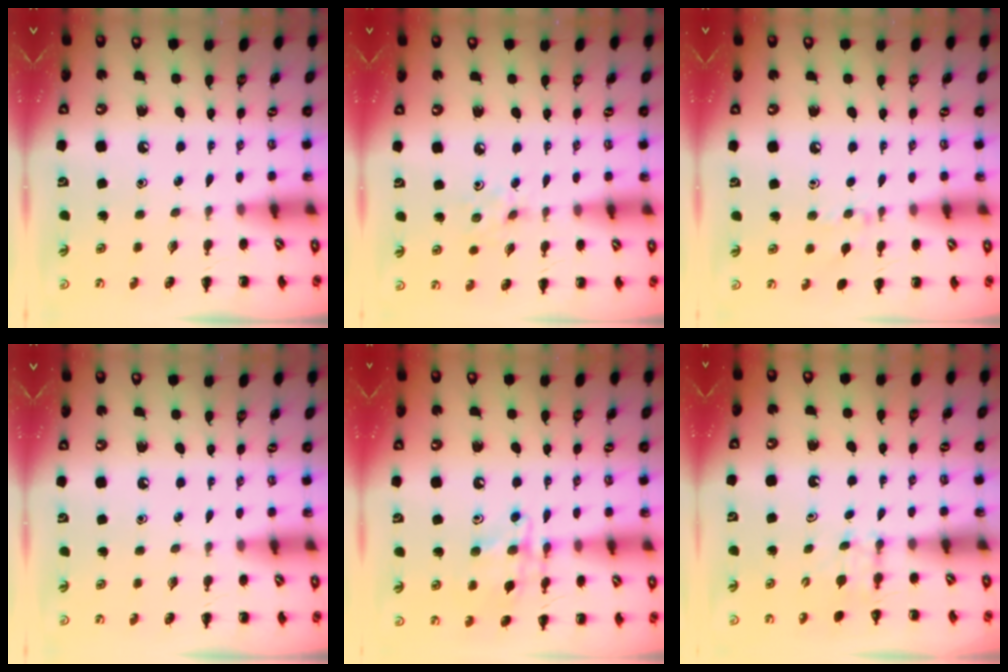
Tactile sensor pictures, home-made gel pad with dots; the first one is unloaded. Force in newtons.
{"total": 4.0, "press": 3.8, "slide": 1.3}
{"total": 5.7, "press": 5.5, "slide": 1.4}
{"total": 0.0}
{"total": 13.1, "press": 13.0, "slide": 1.8}
{"total": 2.7, "press": 2.5, "slide": 1.1}